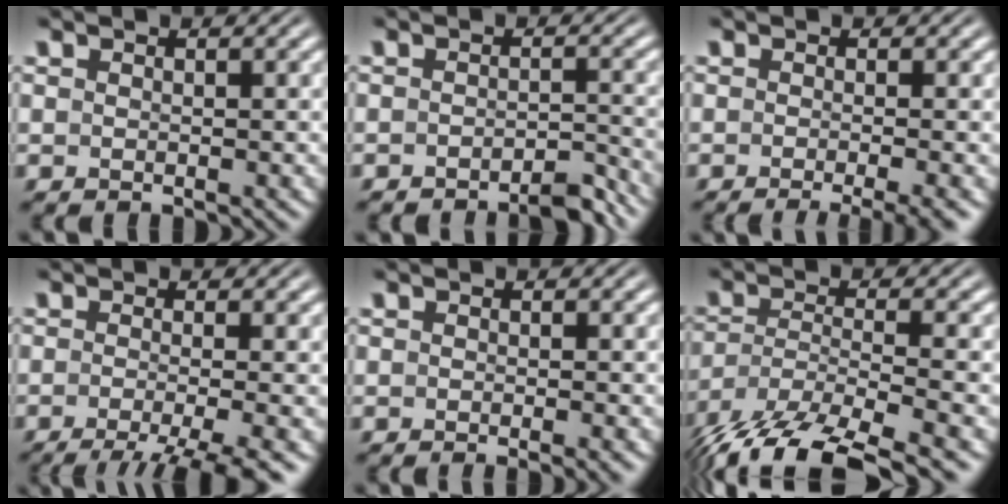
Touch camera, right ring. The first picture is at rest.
{"total": 2.9, "force": [-2.7, 0.1, 0.8], "torque": [-0.008, -0.005, -0.049]}
{"total": 5.7, "force": [-4.6, 1.1, 3.1], "torque": [-0.041, -0.014, -0.062]}
{"total": 8.4, "force": [-5.6, 2.9, 5.4], "torque": [-0.084, -0.035, -0.068]}
{"total": 1.4, "force": [-1.0, -0.2, 0.9], "torque": [-0.007, 0.004, -0.017]}
{"total": 9.2, "force": [-5.9, 4.1, 5.9], "torque": [-0.129, -0.044, -0.069]}